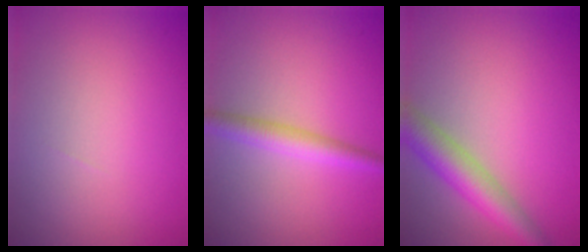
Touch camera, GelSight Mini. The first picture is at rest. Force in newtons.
{"total": 2.8, "press": 2.8, "slide": 0.0}
{"total": 5.0, "press": 5.0, "slide": 0.2}